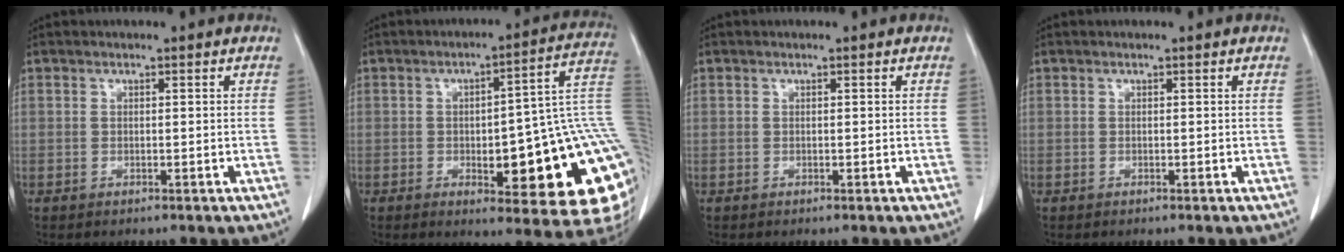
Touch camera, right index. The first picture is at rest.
{"total": 23.9, "force": [-4.0, 5.6, 22.9], "torque": [-0.183, 0.025, -0.042]}
{"total": 0.0}
{"total": 0.0}